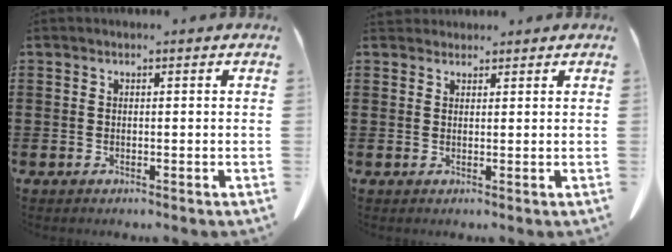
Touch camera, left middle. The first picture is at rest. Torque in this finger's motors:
{"motor_torque": [0.20, 0.19, -0.03, 0.00]}